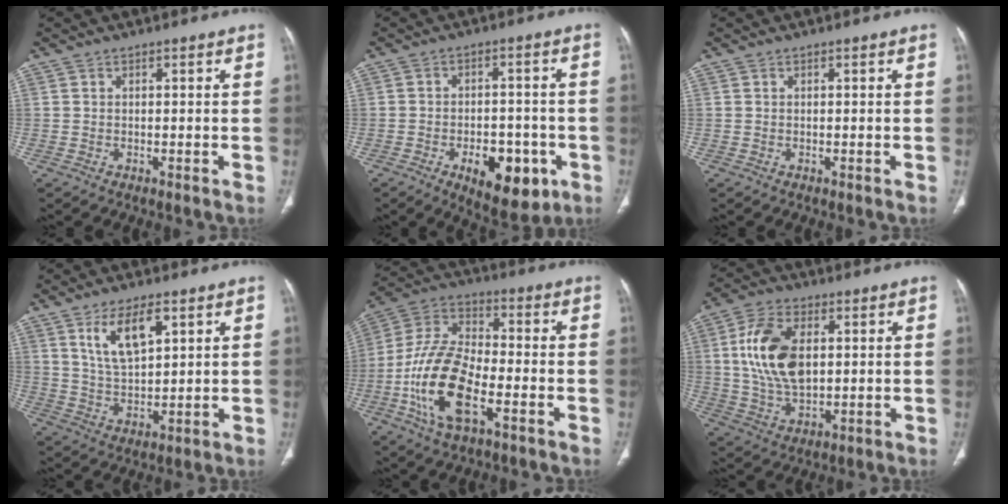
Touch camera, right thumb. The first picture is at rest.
{"total": 11.9, "force": [-4.9, 6.5, 8.7], "torque": [-0.090, 0.019, -0.058]}
{"total": 0.0}
{"total": 9.5, "force": [4.7, 3.9, 7.3], "torque": [-0.123, -0.022, 0.096]}
{"total": 17.4, "force": [-5.6, 7.9, 14.4], "torque": [-0.288, 0.023, -0.105]}
{"total": 13.8, "force": [2.4, 7.9, 11.1], "torque": [-0.211, -0.003, 0.049]}